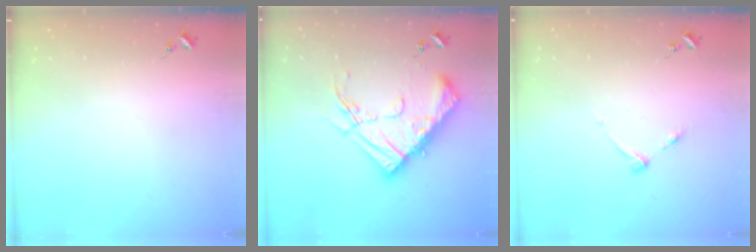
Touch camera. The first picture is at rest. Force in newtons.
{"total": 19.9, "press": 19.8, "slide": 2.0}
{"total": 4.5, "press": 4.4, "slide": 0.6}